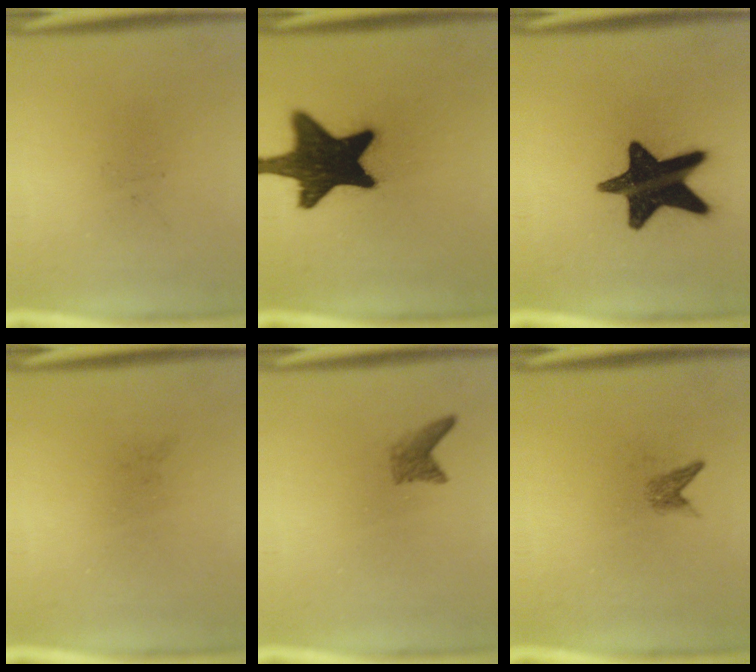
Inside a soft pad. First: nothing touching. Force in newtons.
{"total": 19.0}
{"total": 17.9}
{"total": 0.0}
{"total": 1.7}
{"total": 1.3}